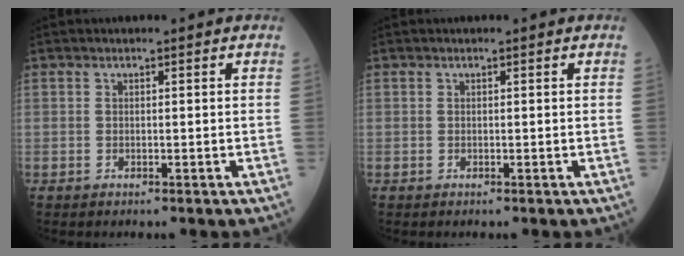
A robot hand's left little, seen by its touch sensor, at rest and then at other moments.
{"total": 0.0}